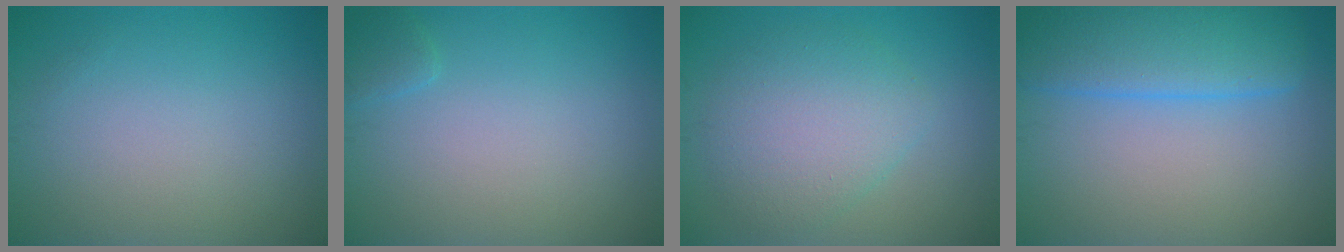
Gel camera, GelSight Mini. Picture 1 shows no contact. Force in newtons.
{"total": 1.0, "press": 1.0, "slide": 0.1}
{"total": 4.8, "press": 4.8, "slide": 0.2}
{"total": 7.0, "press": 7.0, "slide": 0.2}